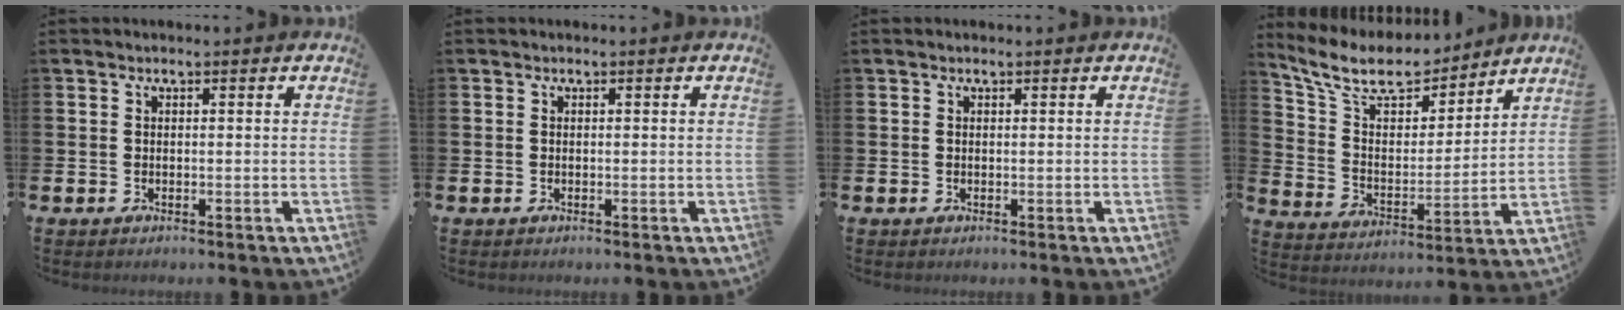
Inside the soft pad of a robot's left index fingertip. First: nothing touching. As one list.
[{"total": 0.0}, {"total": 0.0}, {"total": 10.6, "force": [9.5, 3.4, 3.2], "torque": [-0.109, -0.058, 0.169]}]